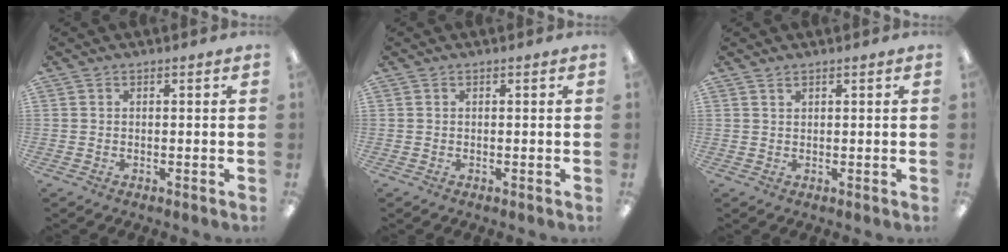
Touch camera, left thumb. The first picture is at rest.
{"total": 0.0}
{"total": 1.0, "force": [0.9, 0.3, 0.3], "torque": [-0.008, 0.000, 0.016]}